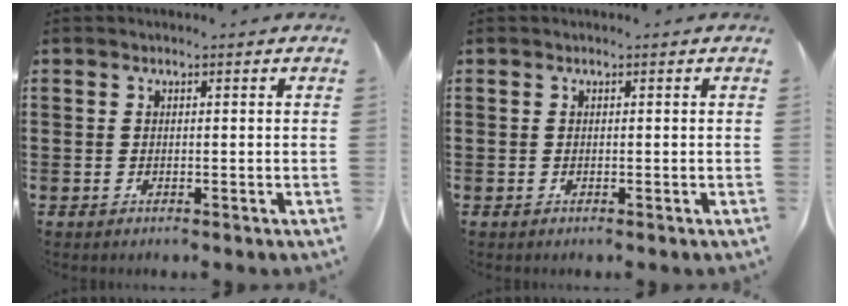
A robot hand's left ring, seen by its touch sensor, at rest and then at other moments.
{"total": 0.0}